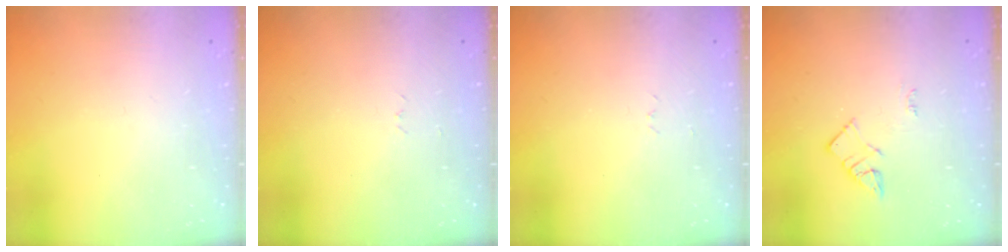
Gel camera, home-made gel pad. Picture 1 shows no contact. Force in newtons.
{"total": 2.6, "press": 2.6, "slide": 0.4}
{"total": 2.6, "press": 2.6, "slide": 0.4}
{"total": 4.6, "press": 4.6, "slide": 0.3}